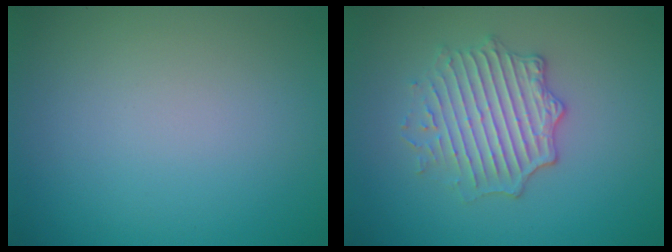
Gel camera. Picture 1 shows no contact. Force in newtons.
{"total": 4.1, "press": 3.6, "slide": 1.8}